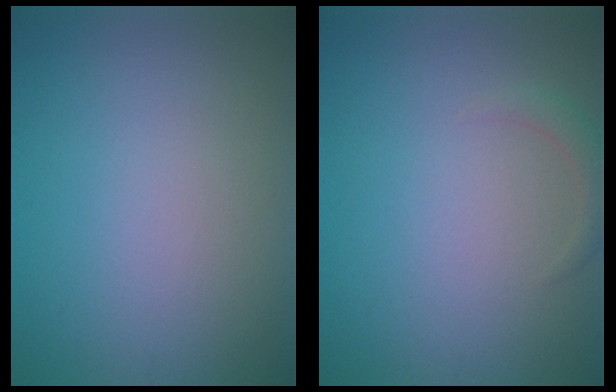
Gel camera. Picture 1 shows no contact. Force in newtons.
{"total": 1.3, "press": 1.3, "slide": 0.1}